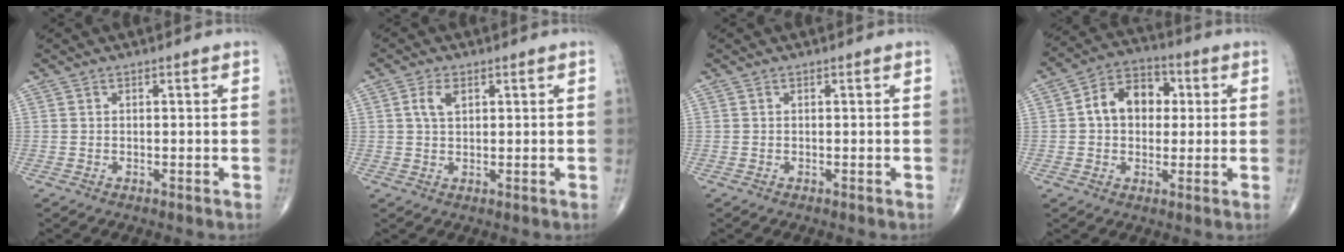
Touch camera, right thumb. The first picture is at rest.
{"total": 3.3, "force": [1.2, 1.9, 2.5], "torque": [-0.047, 0.002, 0.023]}
{"total": 0.0}
{"total": 10.5, "force": [1.4, 7.7, 7.1], "torque": [-0.087, 0.022, 0.014]}